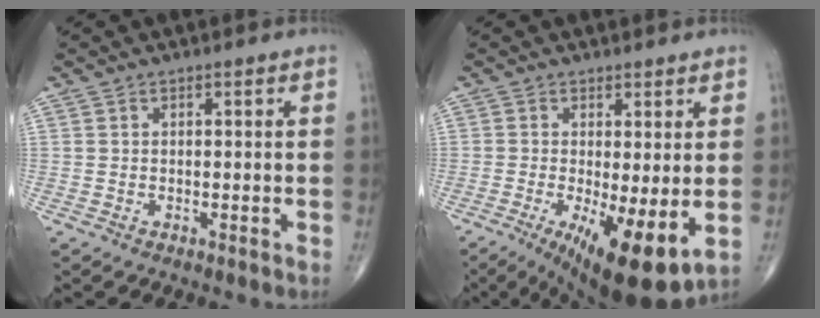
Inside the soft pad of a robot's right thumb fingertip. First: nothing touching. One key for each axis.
{"total": 12.6, "fx": -2.7, "fy": 3.8, "fz": 11.7, "tx": -0.184, "ty": -0.025, "tz": -0.031}